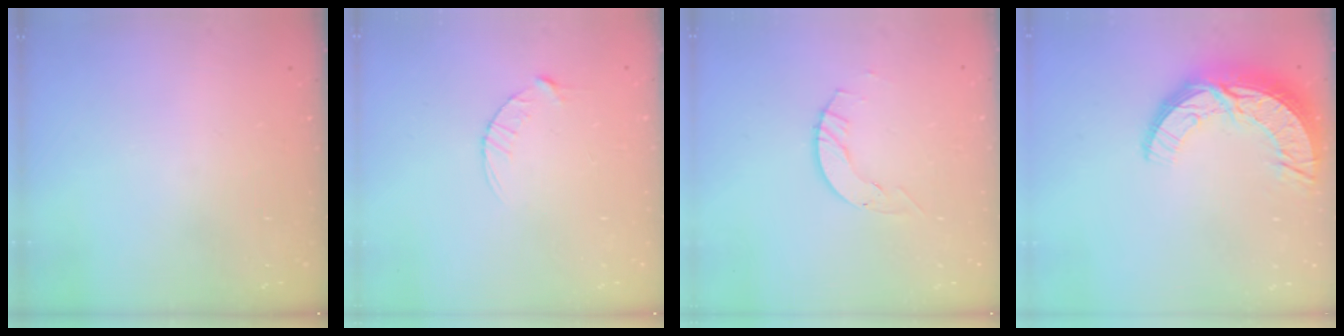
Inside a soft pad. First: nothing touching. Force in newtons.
{"total": 3.0, "press": 3.0, "slide": 0.4}
{"total": 2.1, "press": 2.1, "slide": 0.3}
{"total": 15.2, "press": 15.2, "slide": 1.0}